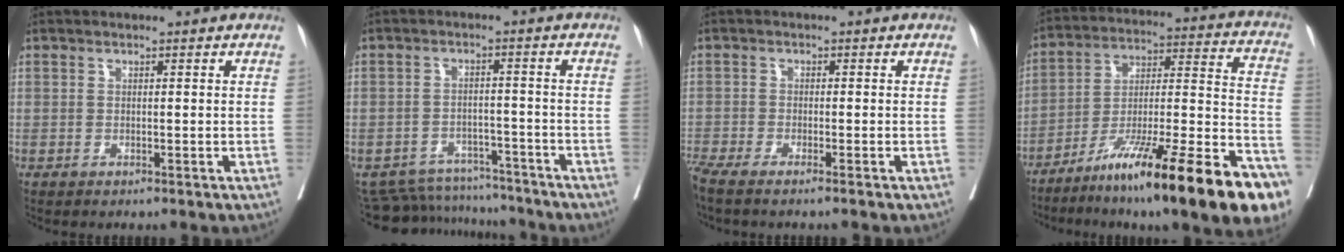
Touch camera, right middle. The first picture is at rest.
{"total": 10.0, "force": [-9.6, 2.6, 0.4], "torque": [-0.004, 0.010, -0.136]}
{"total": 4.6, "force": [-3.8, -0.5, 2.5], "torque": [-0.037, -0.003, -0.070]}
{"total": 29.4, "force": [-18.7, 3.1, 22.5], "torque": [-0.259, -0.006, -0.302]}